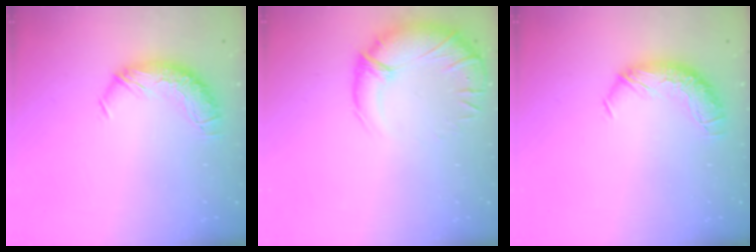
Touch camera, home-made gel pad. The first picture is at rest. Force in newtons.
{"total": 3.3, "press": 0.6, "slide": 3.2}
{"total": 0.0}